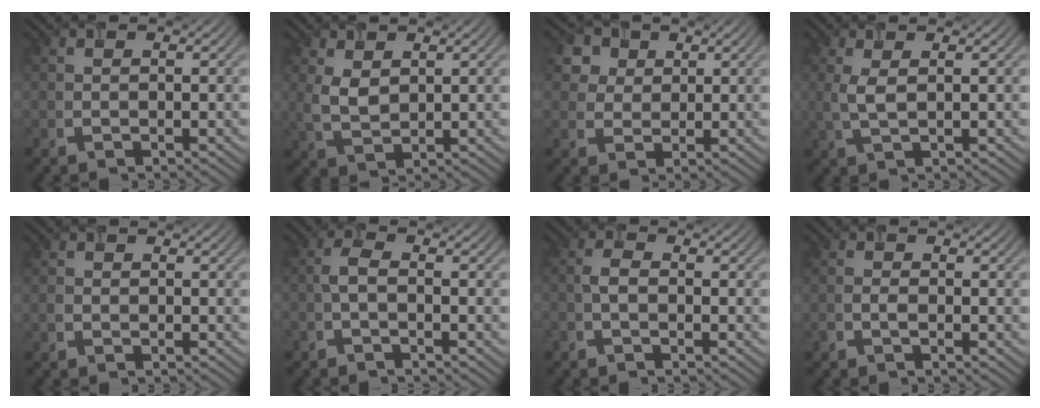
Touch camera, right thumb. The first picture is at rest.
{"total": 3.5, "force": [1.3, 2.1, 2.5], "torque": [-0.066, -0.004, 0.030]}
{"total": 4.9, "force": [2.3, 3.9, 1.8], "torque": [-0.055, -0.004, 0.045]}
{"total": 2.7, "force": [0.6, 0.8, 2.5], "torque": [-0.064, 0.000, 0.014]}
{"total": 0.7, "force": [-0.3, 0.6, 0.2], "torque": [-0.006, -0.003, -0.007]}
{"total": 2.1, "force": [-0.9, 0.6, 1.7], "torque": [-0.042, 0.004, -0.025]}
{"total": 1.6, "force": [-0.7, 0.7, 1.3], "torque": [-0.028, 0.003, -0.018]}
{"total": 1.1, "force": [-0.7, 0.4, 0.8], "torque": [-0.018, 0.000, -0.016]}